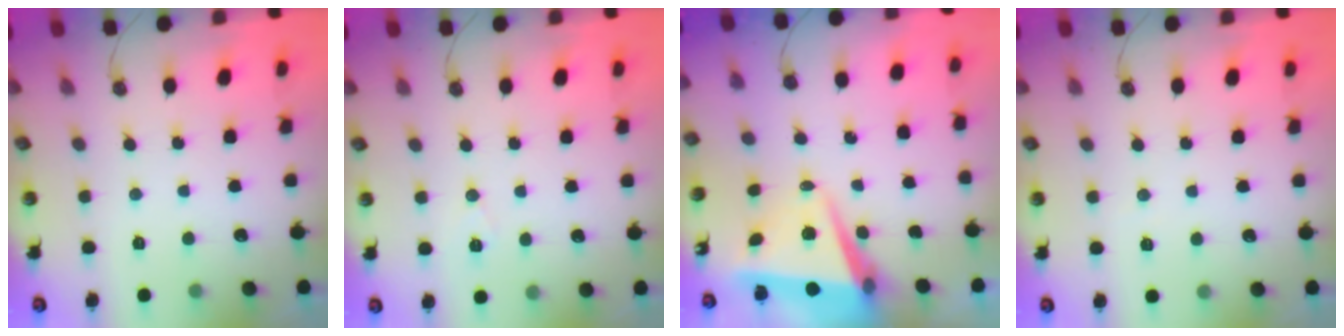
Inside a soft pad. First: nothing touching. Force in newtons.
{"total": 6.4, "press": 4.5, "slide": 4.5}
{"total": 8.3, "press": 8.2, "slide": 1.1}
{"total": 4.7, "press": 1.7, "slide": 4.3}